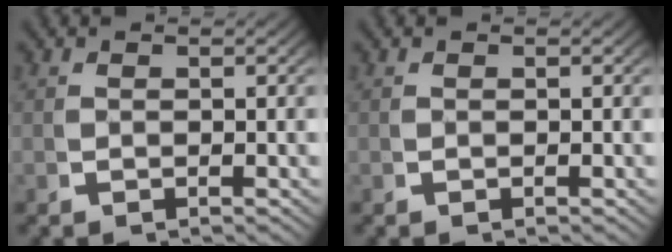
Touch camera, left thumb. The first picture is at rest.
{"total": 0.0}